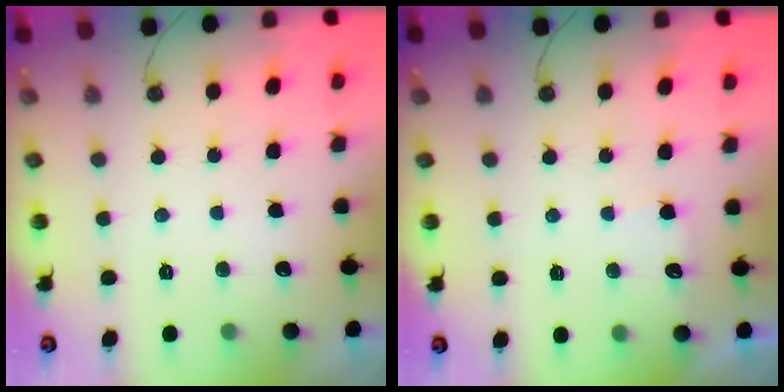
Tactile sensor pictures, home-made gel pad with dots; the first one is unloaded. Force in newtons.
{"total": 4.3, "press": 4.2, "slide": 0.8}